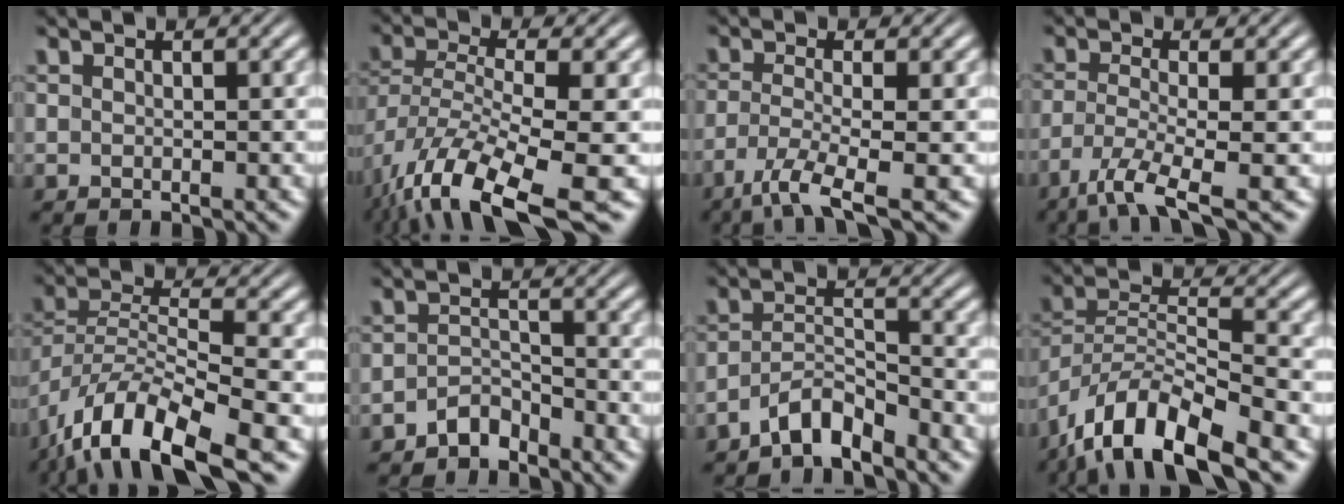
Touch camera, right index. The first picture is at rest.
{"total": 8.0, "force": [-5.2, 2.9, 5.4], "torque": [-0.137, -0.053, -0.052]}
{"total": 5.0, "force": [-3.2, 0.9, 3.8], "torque": [-0.080, -0.036, -0.034]}
{"total": 5.4, "force": [-3.1, 1.3, 4.2], "torque": [-0.086, -0.040, -0.032]}
{"total": 9.3, "force": [-4.6, 4.7, 6.5], "torque": [-0.141, -0.035, -0.054]}
{"total": 3.1, "force": [-2.9, 1.0, 0.5], "torque": [-0.006, -0.011, -0.047]}
{"total": 4.4, "force": [-3.6, 1.7, 1.9], "torque": [-0.028, -0.008, -0.060]}
{"total": 8.3, "force": [-3.9, 4.5, 5.8], "torque": [-0.128, -0.032, -0.049]}